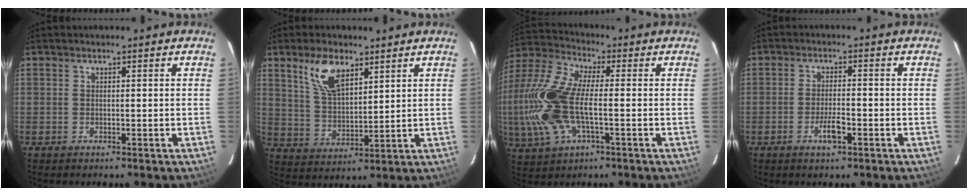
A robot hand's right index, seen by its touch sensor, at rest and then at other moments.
{"total": 9.3, "force": [5.5, 4.3, 6.1], "torque": [-0.116, 0.011, 0.115]}
{"total": 19.4, "force": [-2.7, 8.6, 17.2], "torque": [-0.383, -0.002, -0.056]}
{"total": 4.1, "force": [-2.0, 1.1, 3.4], "torque": [-0.070, -0.001, -0.036]}